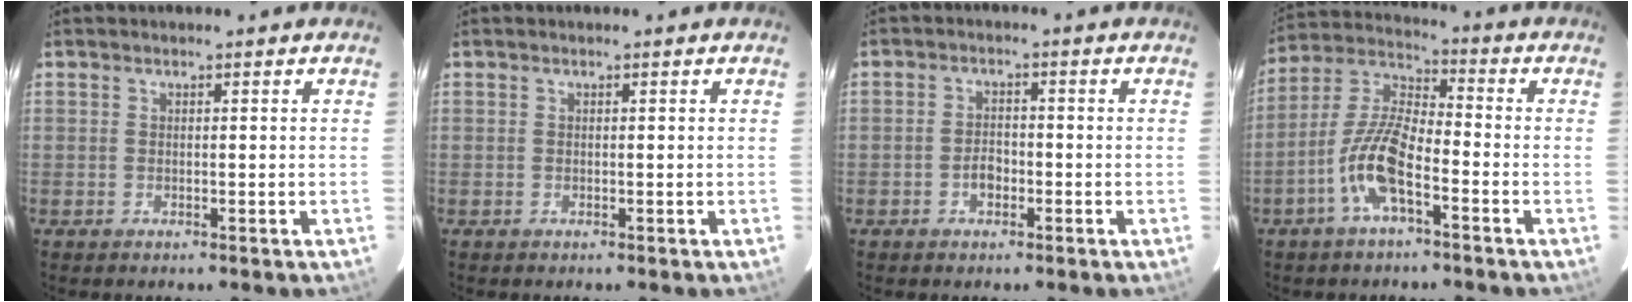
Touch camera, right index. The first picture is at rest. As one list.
[{"total": 0.0}, {"total": 3.0, "force": [-1.3, 2.0, 1.7], "torque": [-0.034, 0.006, -0.024]}, {"total": 10.9, "force": [-5.1, 3.2, 9.0], "torque": [-0.199, 0.005, -0.104]}]